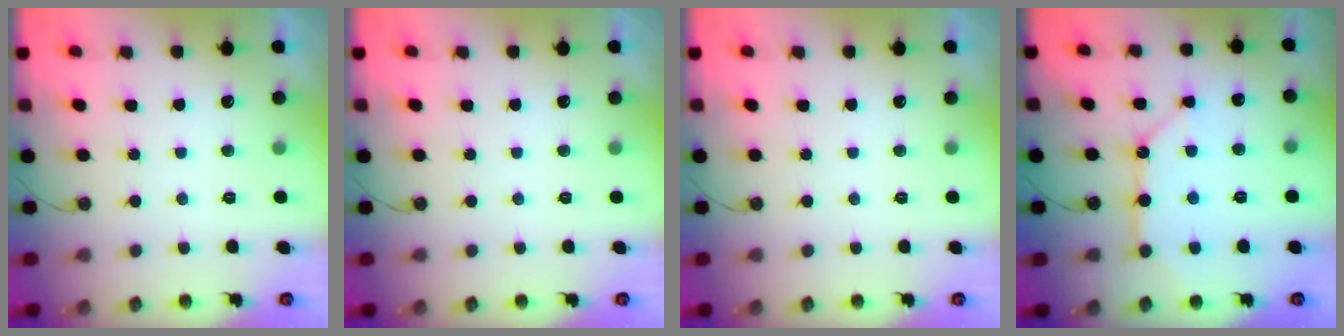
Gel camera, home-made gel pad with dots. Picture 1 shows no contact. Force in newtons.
{"total": 0.0}
{"total": 0.0}
{"total": 11.4, "press": 11.4, "slide": 0.9}